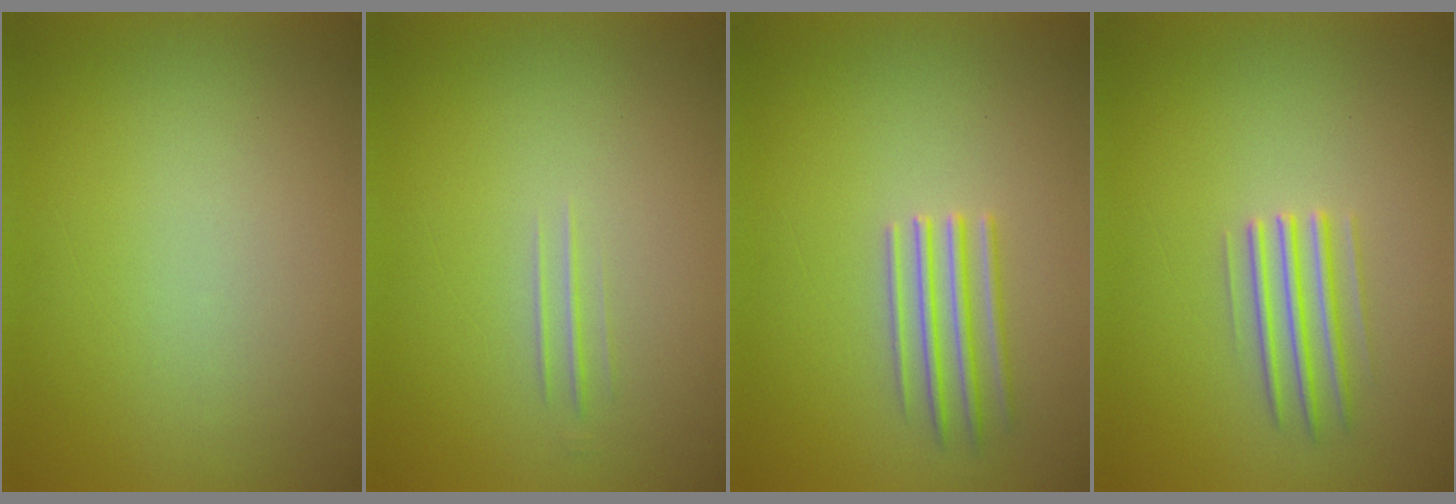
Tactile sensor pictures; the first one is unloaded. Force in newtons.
{"total": 1.4}
{"total": 2.7}
{"total": 2.8}